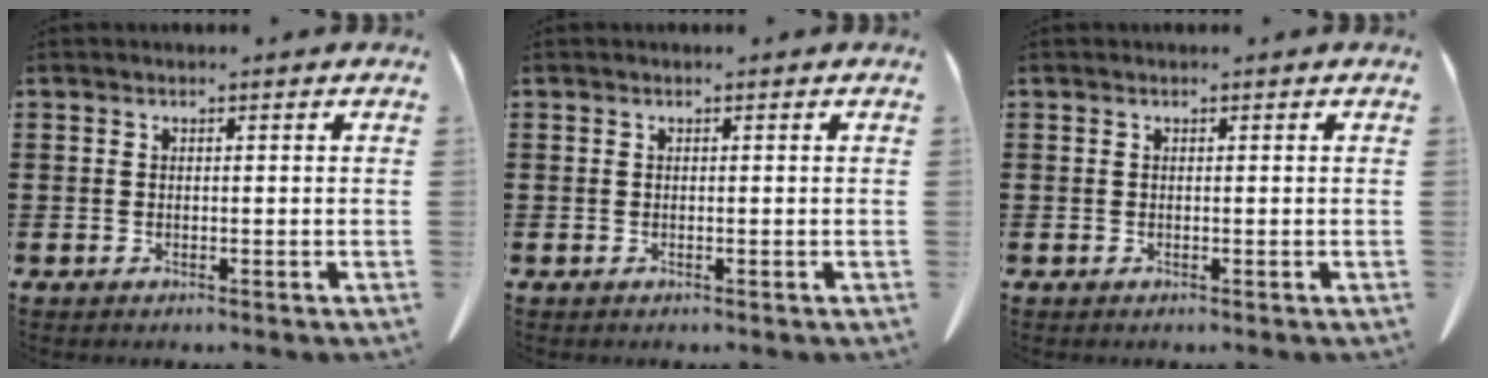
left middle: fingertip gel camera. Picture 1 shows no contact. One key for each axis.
{"total": 0.0}
{"total": 0.0}